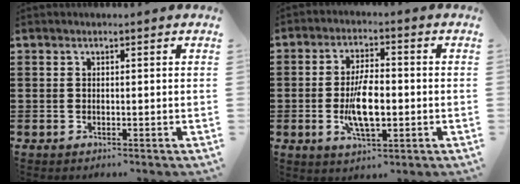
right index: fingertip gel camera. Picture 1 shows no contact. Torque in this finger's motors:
{"motor_torque": [1.91, 0.23, 0.98, 0.21]}